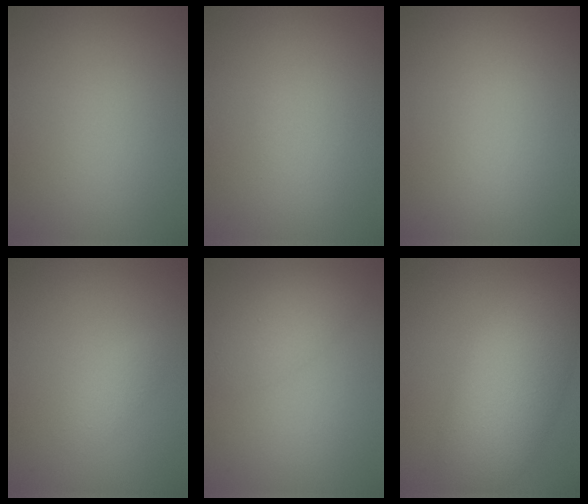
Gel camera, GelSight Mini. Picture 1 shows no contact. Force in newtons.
{"total": 0.0}
{"total": 0.0}
{"total": 1.0, "press": 1.0, "slide": 0.1}
{"total": 3.0, "press": 3.0, "slide": 0.2}
{"total": 7.2, "press": 7.2, "slide": 0.6}